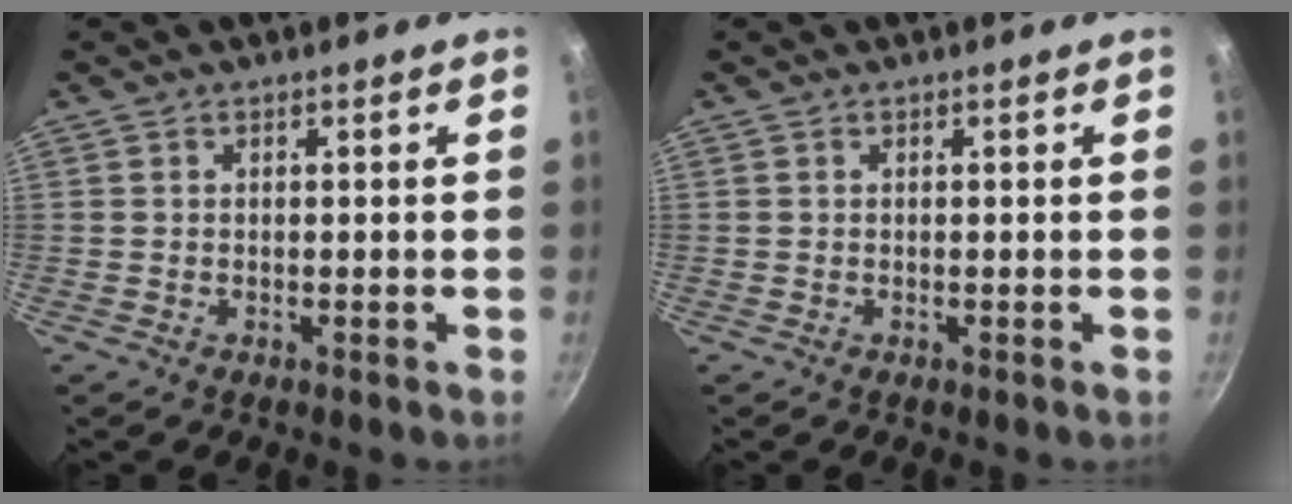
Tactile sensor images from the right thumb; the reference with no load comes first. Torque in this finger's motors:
{"motor_torque": [0.00, 0.00, 0.00, 0.00, 0.03]}